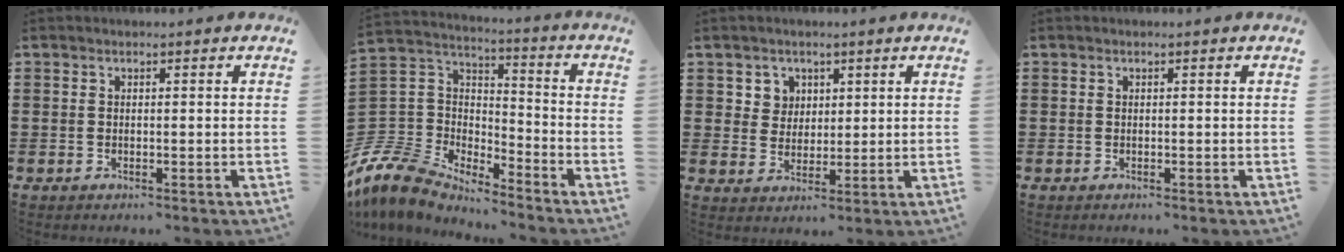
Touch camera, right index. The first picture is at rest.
{"total": 9.1, "force": [-8.3, 3.3, 2.0], "torque": [-0.094, -0.006, -0.178]}
{"total": 3.9, "force": [1.9, 3.4, 0.4], "torque": [-0.018, 0.009, 0.033]}
{"total": 0.0}